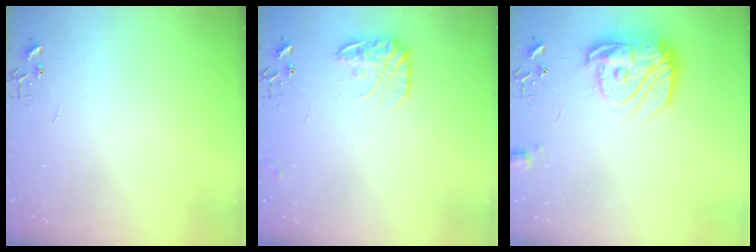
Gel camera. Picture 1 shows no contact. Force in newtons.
{"total": 13.3, "press": 13.3, "slide": 0.8}
{"total": 17.7, "press": 17.6, "slide": 1.4}